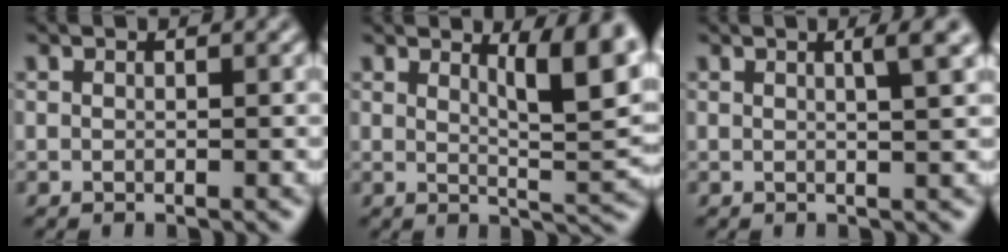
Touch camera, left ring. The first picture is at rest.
{"total": 6.4, "force": [3.0, 1.6, 5.5], "torque": [-0.065, -0.006, 0.046]}
{"total": 2.6, "force": [1.0, 0.6, 2.3], "torque": [-0.023, 0.006, 0.008]}